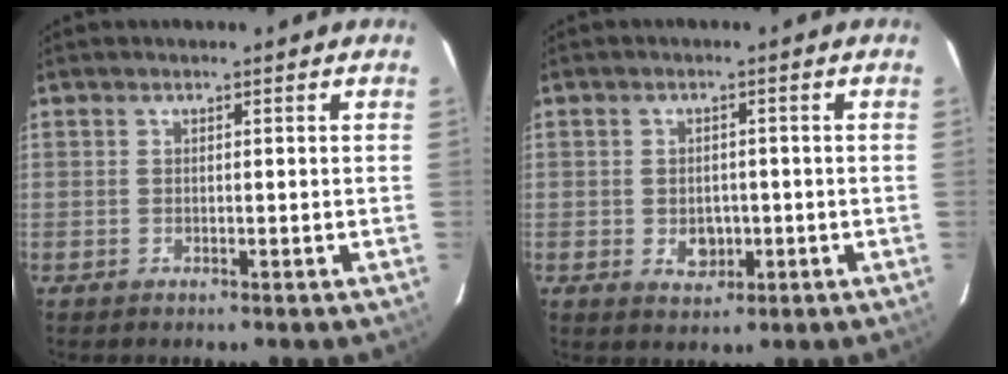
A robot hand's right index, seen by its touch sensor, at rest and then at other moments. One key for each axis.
{"total": 4.3, "fx": -1.1, "fy": 3.3, "fz": 2.4, "tx": -0.042, "ty": -0.002, "tz": -0.010}